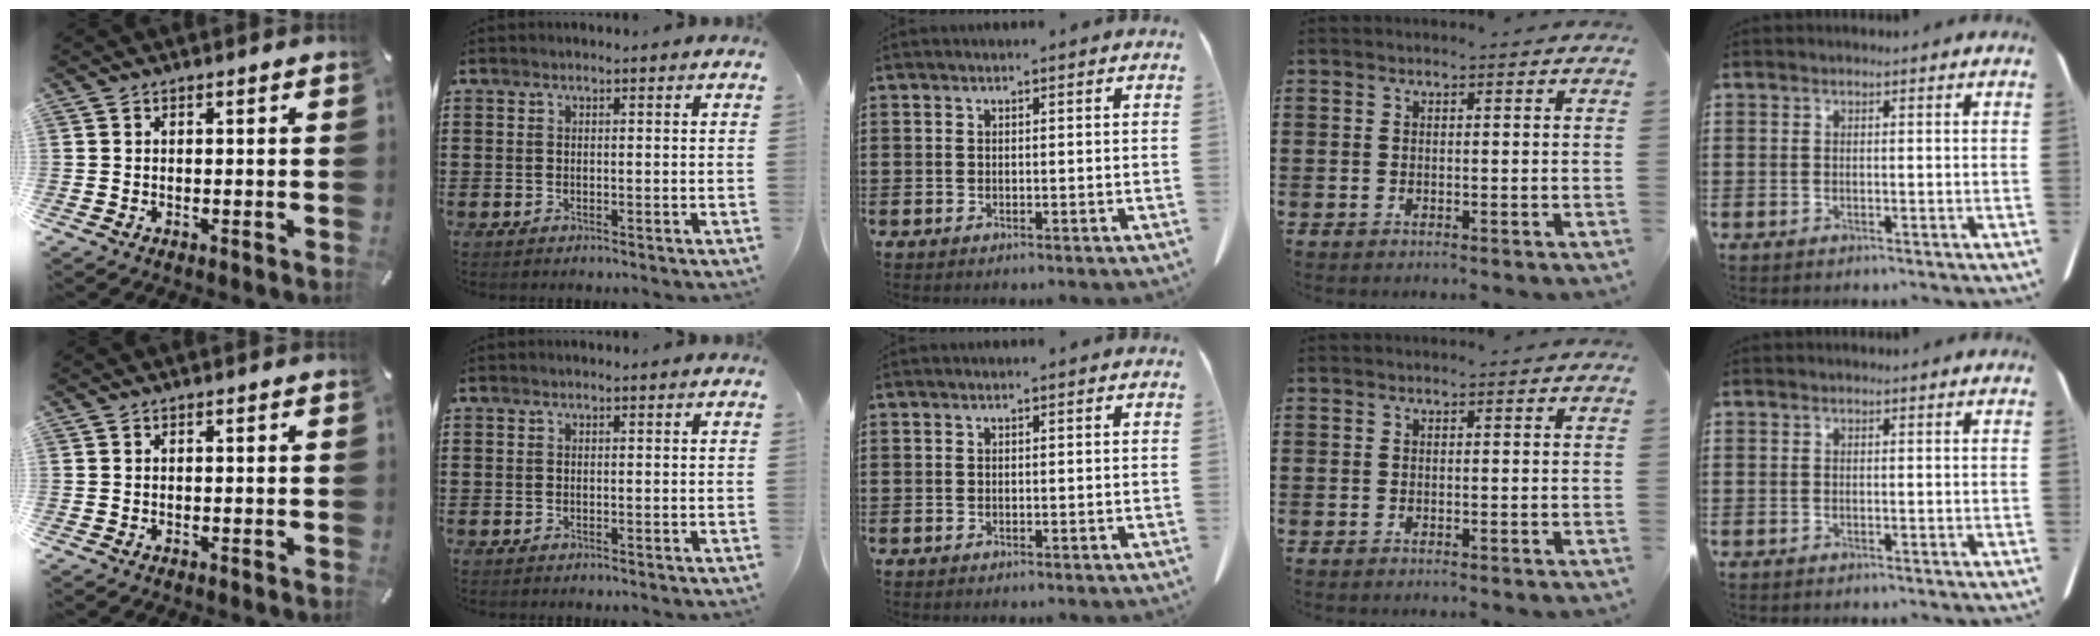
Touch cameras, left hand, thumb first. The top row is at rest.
{}